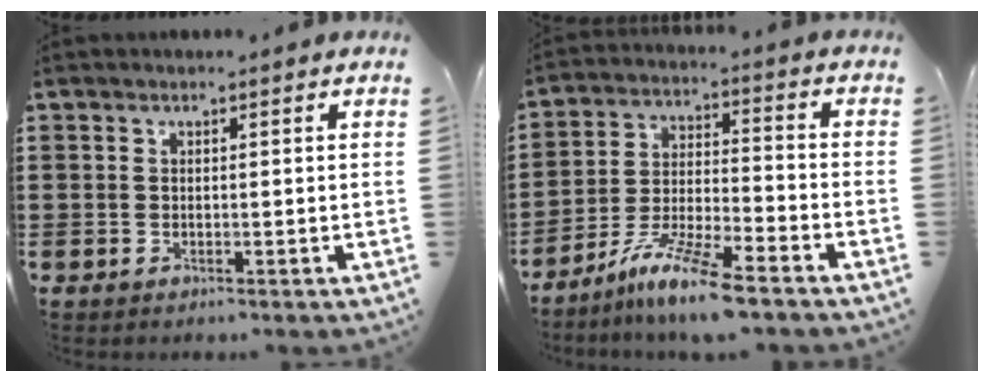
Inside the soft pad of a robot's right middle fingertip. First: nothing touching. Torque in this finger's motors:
{"motor_torque": [1.82, -0.32, 0.33, 0.09]}